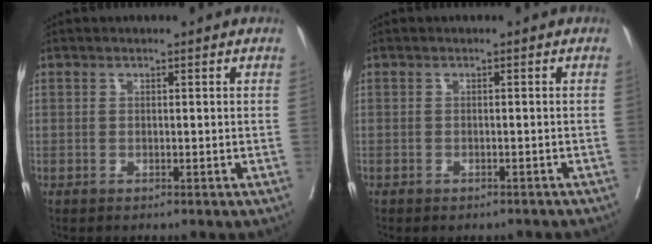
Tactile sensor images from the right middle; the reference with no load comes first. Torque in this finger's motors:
{"motor_torque": [1.01, -1.13, 0.18, 0.10]}